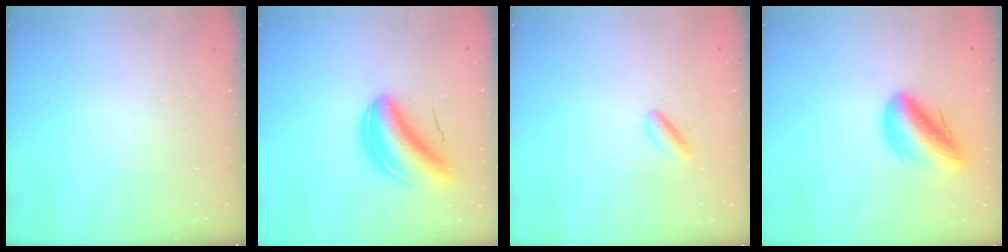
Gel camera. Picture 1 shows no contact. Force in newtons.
{"total": 8.5, "press": 8.2, "slide": 2.3}
{"total": 3.6, "press": 3.4, "slide": 1.3}
{"total": 14.4, "press": 14.0, "slide": 3.3}